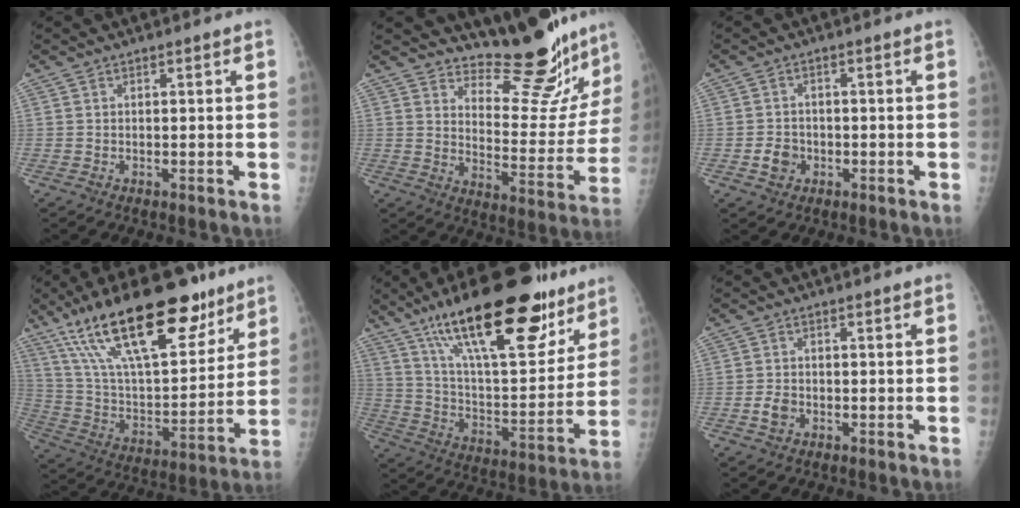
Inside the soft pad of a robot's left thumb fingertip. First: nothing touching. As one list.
[{"total": 17.0, "force": [15.6, 4.3, 5.5], "torque": [-0.030, -0.138, 0.212]}, {"total": 3.5, "force": [-1.1, 3.0, 1.4], "torque": [-0.011, 0.007, -0.019]}, {"total": 28.2, "force": [17.9, 10.7, 19.0], "torque": [-0.289, -0.043, 0.308]}, {"total": 28.7, "force": [18.5, 10.0, 19.6], "torque": [-0.278, -0.054, 0.301]}, {"total": 2.5, "force": [-0.9, 1.9, 1.4], "torque": [-0.021, 0.004, -0.016]}]